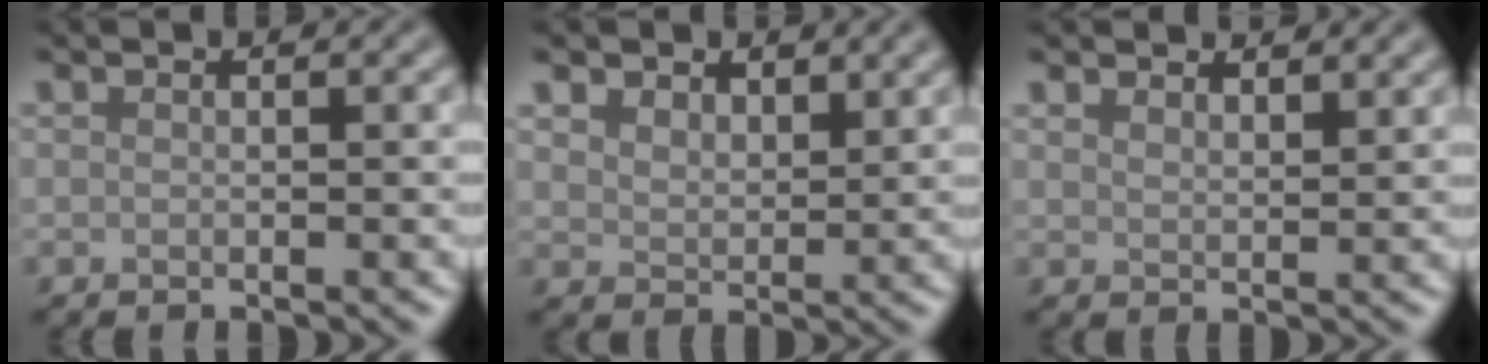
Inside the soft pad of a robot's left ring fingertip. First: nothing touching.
{"total": 3.4, "force": [2.5, 2.0, 1.3], "torque": [-0.035, -0.005, 0.041]}
{"total": 3.1, "force": [2.9, 0.9, 0.9], "torque": [-0.019, 0.004, 0.043]}